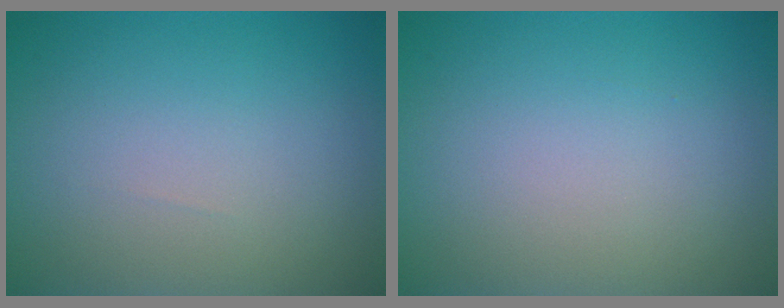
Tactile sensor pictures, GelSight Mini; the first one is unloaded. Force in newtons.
{"total": 0.0}